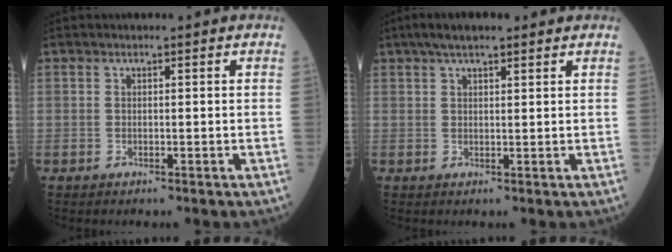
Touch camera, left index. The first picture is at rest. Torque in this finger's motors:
{"motor_torque": [0.14, -0.04, 0.11, 0.03]}